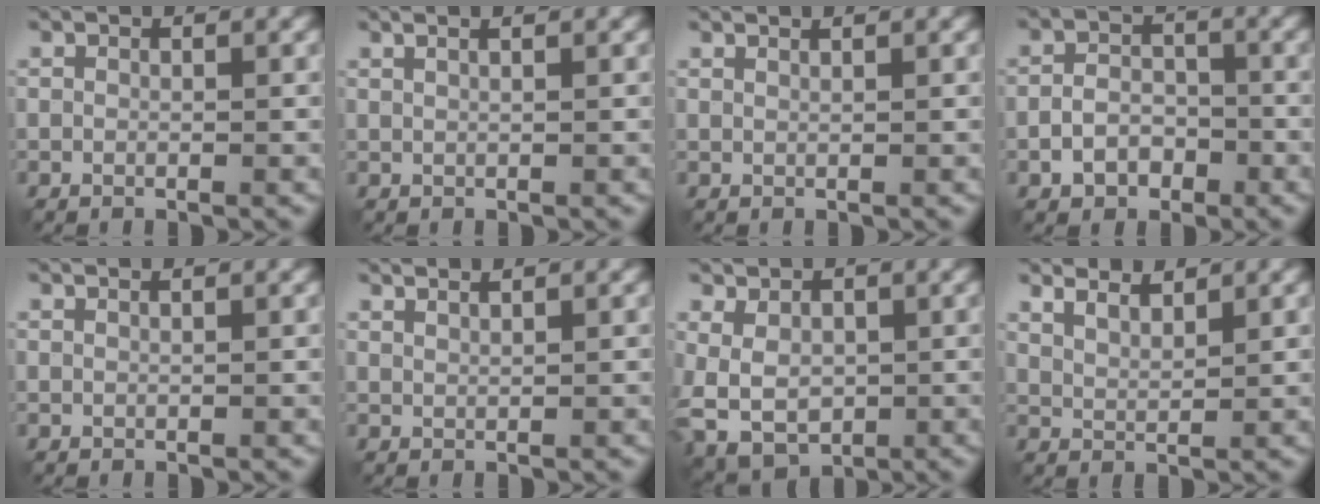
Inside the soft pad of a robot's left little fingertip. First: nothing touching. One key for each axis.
{"total": 2.2, "fx": 1.3, "fy": 0.9, "fz": 1.5, "tx": -0.011, "ty": 0.014, "tz": -0.008}
{"total": 0.8, "fx": 0.7, "fy": 0.0, "fz": 0.3, "tx": -0.003, "ty": 0.000, "tz": 0.006}
{"total": 3.3, "fx": -1.9, "fy": 2.2, "fz": 1.6, "tx": -0.023, "ty": 0.001, "tz": -0.039}
{"total": 0.6, "fx": 0.5, "fy": 0.1, "fz": 0.3, "tx": -0.003, "ty": 0.001, "tz": 0.000}
{"total": 1.5, "fx": 1.3, "fy": 0.3, "fz": 0.8, "tx": -0.005, "ty": 0.002, "tz": 0.011}
{"total": 5.7, "fx": 0.3, "fy": 4.5, "fz": 3.4, "tx": -0.081, "ty": -0.012, "tz": 0.006}
{"total": 3.7, "fx": 3.3, "fy": 0.9, "fz": 1.6, "tx": -0.027, "ty": 0.006, "tz": 0.040}